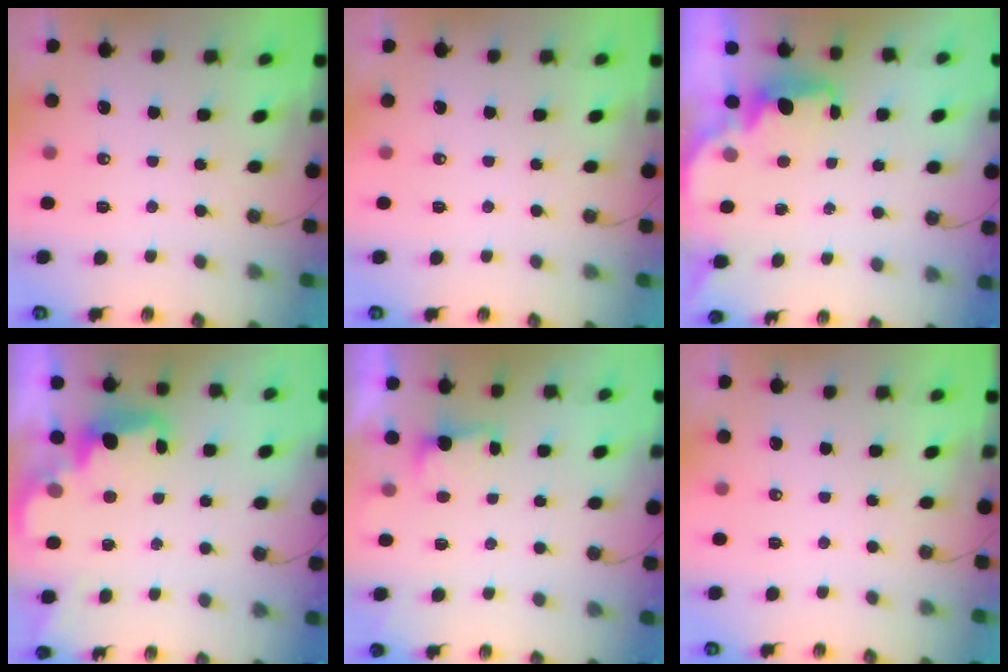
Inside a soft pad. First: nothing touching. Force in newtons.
{"total": 0.0}
{"total": 1.8, "press": 1.6, "slide": 0.7}
{"total": 2.8, "press": 2.7, "slide": 0.7}
{"total": 2.6, "press": 2.4, "slide": 0.9}
{"total": 0.0}